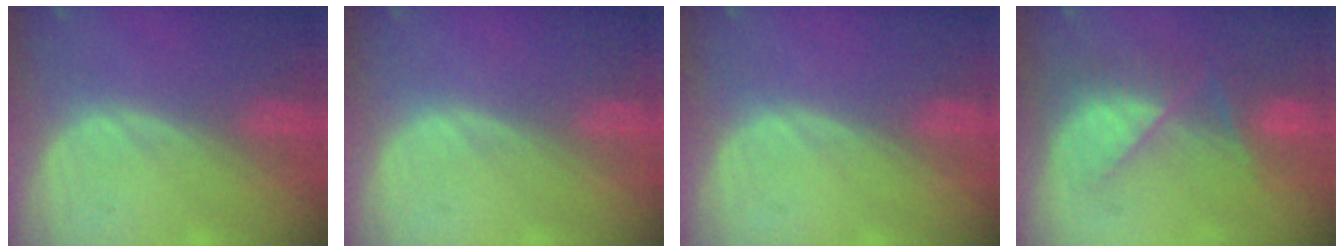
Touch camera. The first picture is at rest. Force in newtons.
{"total": 0.0}
{"total": 0.0}
{"total": 7.8, "press": 7.2, "slide": 3.1}